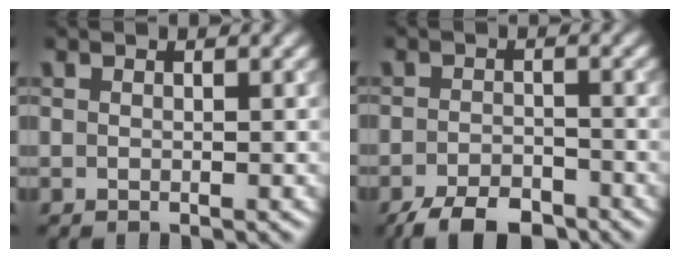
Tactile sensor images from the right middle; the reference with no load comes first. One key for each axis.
{"total": 5.2, "fx": -4.0, "fy": 1.9, "fz": 2.6, "tx": -0.036, "ty": -0.003, "tz": -0.071}